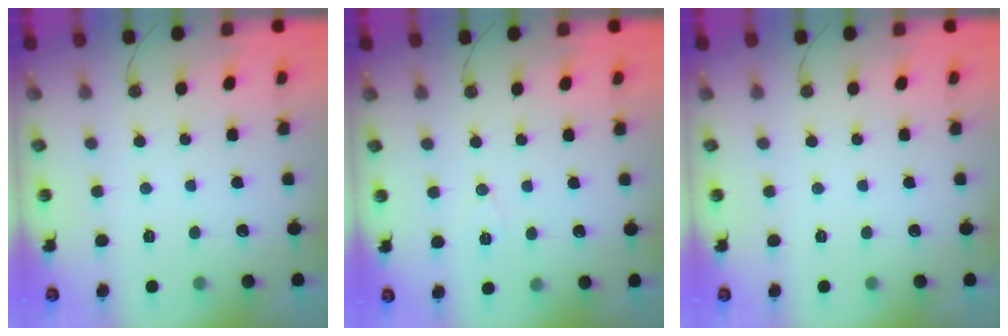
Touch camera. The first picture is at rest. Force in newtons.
{"total": 6.0, "press": 4.0, "slide": 4.5}
{"total": 0.0}